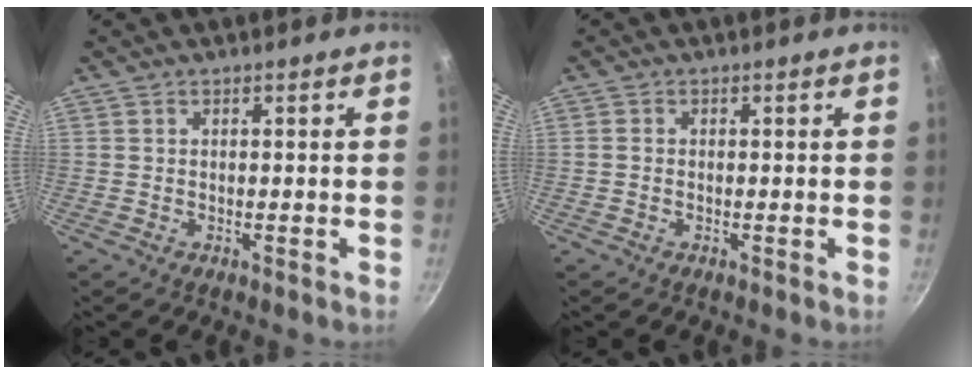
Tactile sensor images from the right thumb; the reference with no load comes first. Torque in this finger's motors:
{"motor_torque": [-0.72, -0.07, -0.16, 0.01, 0.05]}